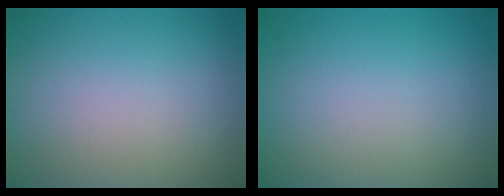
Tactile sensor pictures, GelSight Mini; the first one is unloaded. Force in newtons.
{"total": 0.0}